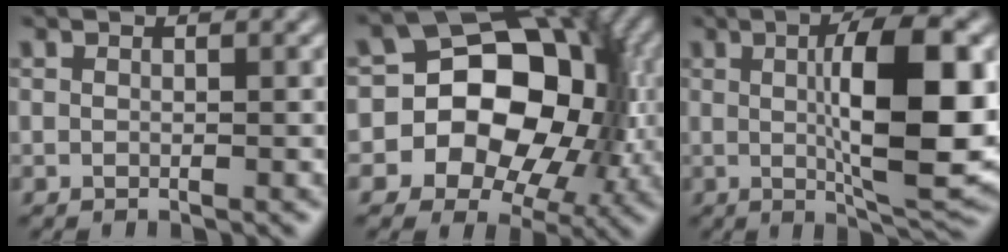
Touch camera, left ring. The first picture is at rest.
{"total": 14.4, "force": [-1.3, 11.4, 8.8], "torque": [-0.103, 0.009, -0.041]}
{"total": 9.4, "force": [0.3, 2.0, 9.2], "torque": [-0.133, 0.005, 0.016]}